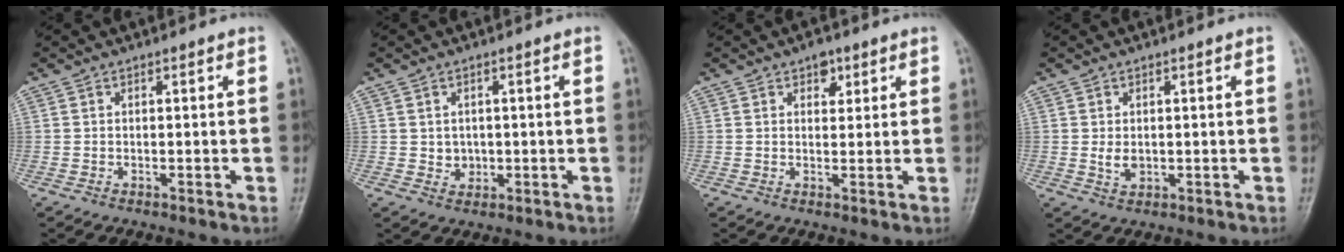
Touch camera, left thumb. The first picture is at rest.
{"total": 2.8, "force": [0.0, 2.5, 1.1], "torque": [-0.001, 0.002, 0.005]}
{"total": 3.1, "force": [1.7, 2.0, 1.7], "torque": [-0.003, -0.004, 0.022]}
{"total": 2.7, "force": [0.0, 1.9, 1.9], "torque": [-0.025, 0.000, 0.004]}